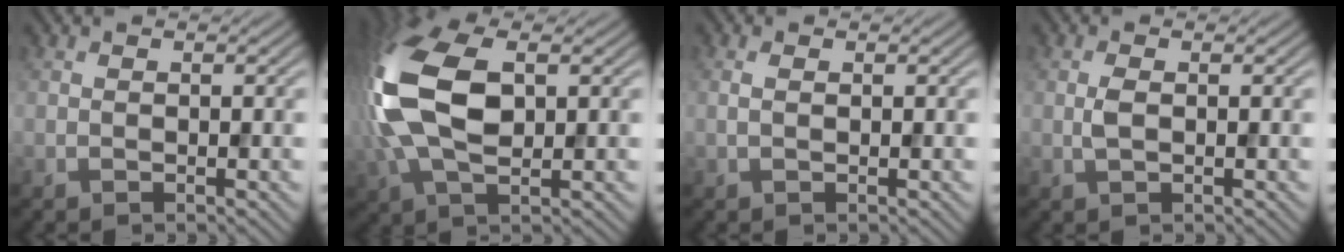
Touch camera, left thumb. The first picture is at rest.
{"total": 14.0, "force": [1.3, 7.5, 11.8], "torque": [-0.291, 0.013, 0.018]}
{"total": 0.9, "force": [0.2, 0.4, 0.8], "torque": [-0.020, 0.001, 0.002]}
{"total": 1.6, "force": [0.0, 0.7, 1.5], "torque": [-0.036, 0.002, -0.002]}